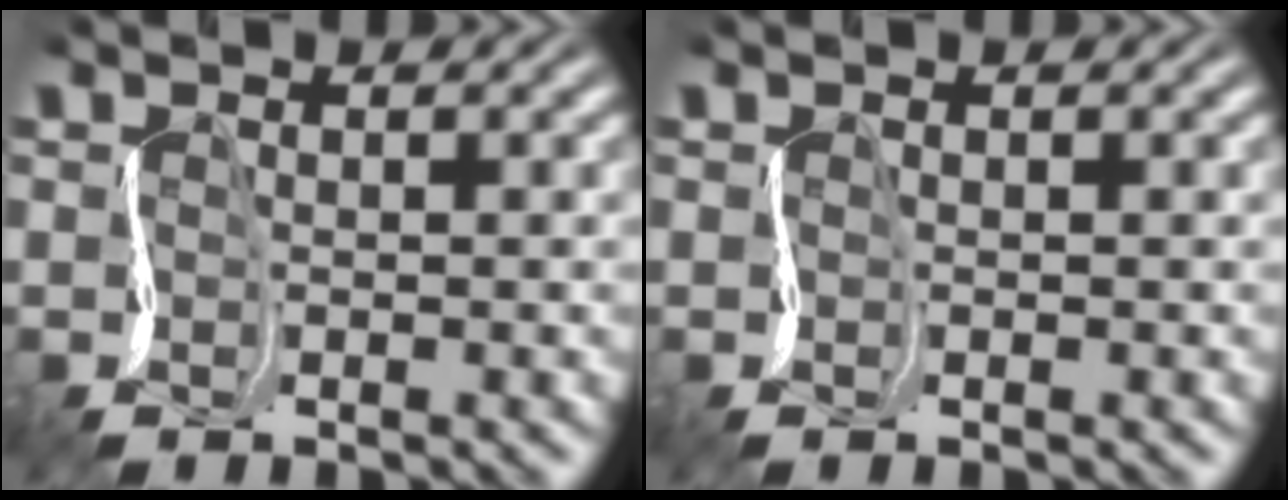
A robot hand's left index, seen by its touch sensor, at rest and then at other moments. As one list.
[{"total": 0.0}]